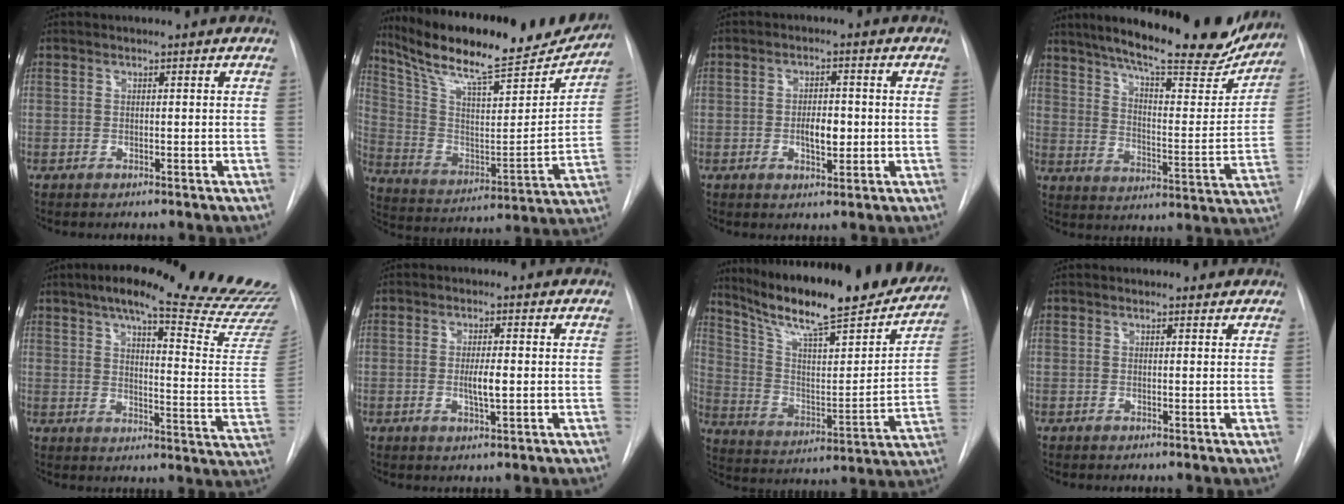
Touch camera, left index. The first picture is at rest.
{"total": 25.2, "force": [21.7, 4.5, 11.9], "torque": [-0.207, -0.021, 0.330]}
{"total": 4.2, "force": [-0.5, 1.9, 3.7], "torque": [-0.060, 0.001, -0.006]}
{"total": 24.3, "force": [20.4, 4.6, 12.3], "torque": [-0.186, -0.026, 0.274]}
{"total": 27.5, "force": [23.9, 1.8, 13.6], "torque": [-0.179, -0.092, 0.284]}
{"total": 3.4, "force": [-0.3, 0.6, 3.4], "torque": [-0.061, -0.003, -0.003]}
{"total": 27.0, "force": [23.1, 3.8, 13.6], "torque": [-0.219, -0.044, 0.333]}
{"total": 1.3, "force": [1.1, 0.5, 0.1], "torque": [-0.006, 0.001, 0.010]}